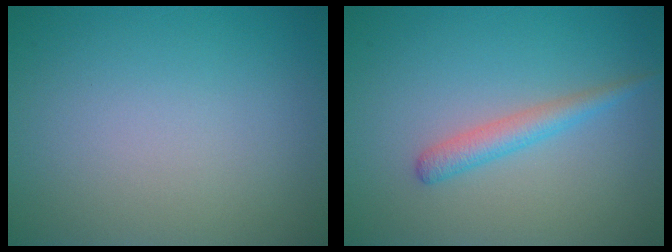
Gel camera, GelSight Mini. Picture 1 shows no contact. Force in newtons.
{"total": 2.1, "press": 2.1, "slide": 0.0}